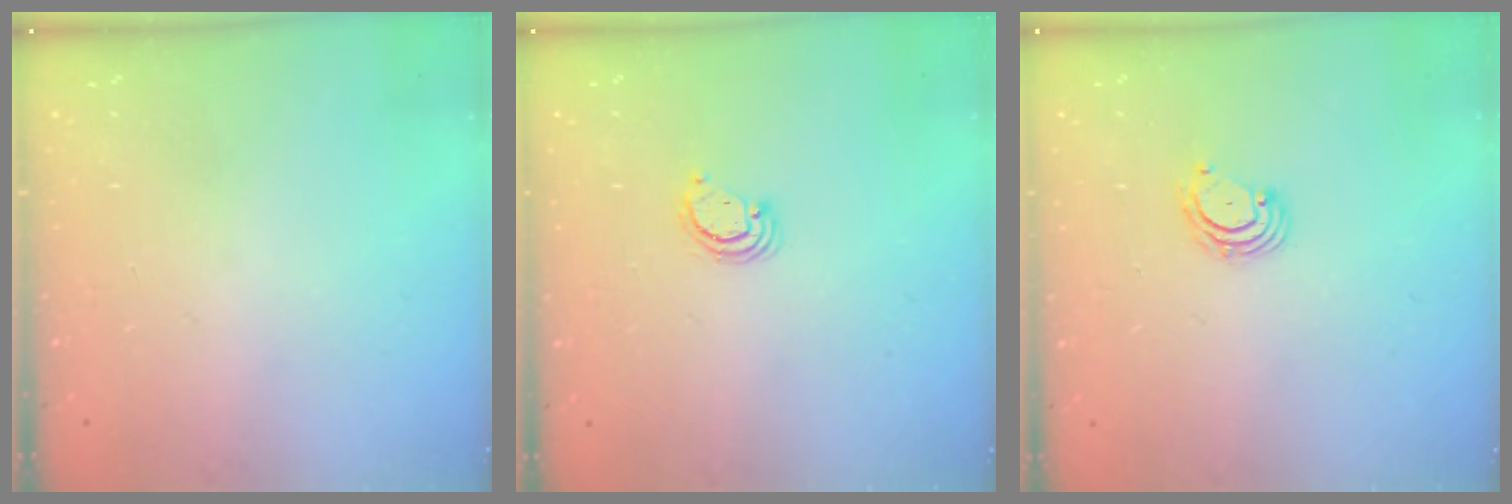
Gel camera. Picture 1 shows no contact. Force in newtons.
{"total": 2.6, "press": 2.6, "slide": 0.3}
{"total": 3.3, "press": 3.3, "slide": 0.4}